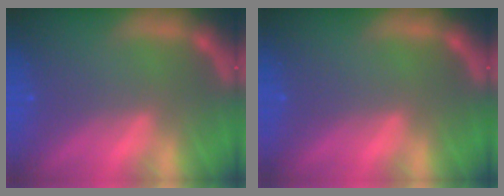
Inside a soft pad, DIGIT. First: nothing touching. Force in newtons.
{"total": 0.0}